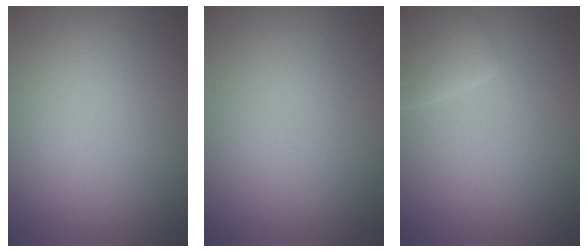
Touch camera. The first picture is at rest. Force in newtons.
{"total": 0.0}
{"total": 2.2, "press": 2.2, "slide": 0.1}